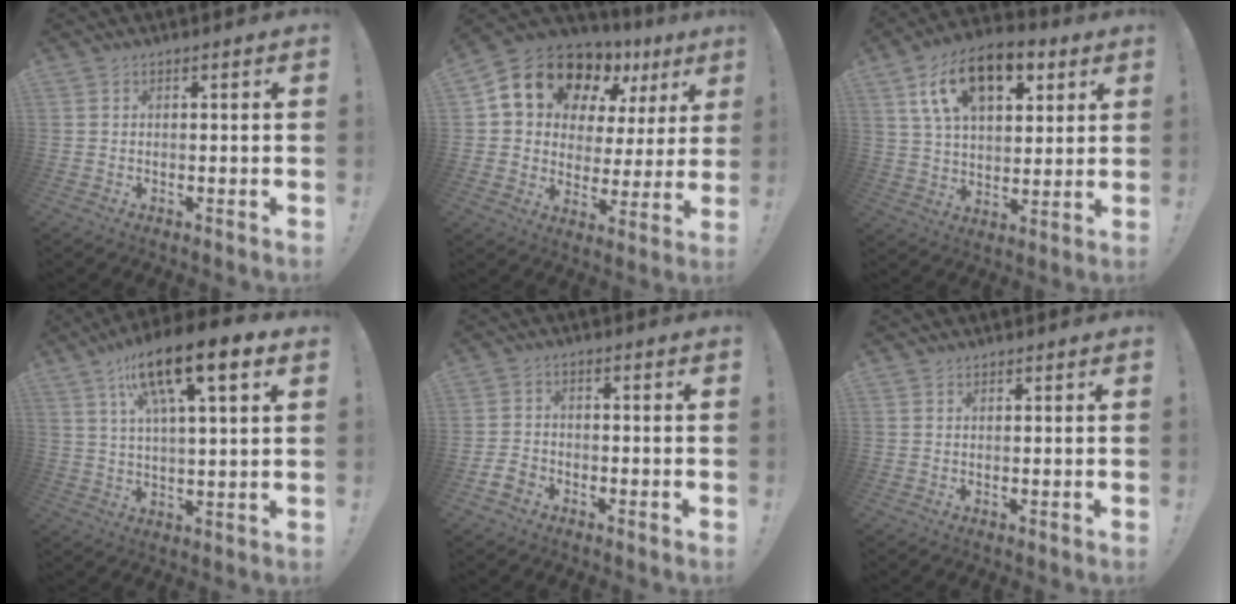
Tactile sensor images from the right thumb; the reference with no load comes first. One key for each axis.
{"total": 16.4, "fx": 10.5, "fy": 10.1, "fz": 7.6, "tx": -0.124, "ty": -0.064, "tz": 0.198}
{"total": 17.9, "fx": 8.9, "fy": 10.3, "fz": 11.6, "tx": -0.192, "ty": -0.029, "tz": 0.160}
{"total": 15.0, "fx": 7.7, "fy": 4.0, "fz": 12.3, "tx": -0.193, "ty": -0.033, "tz": 0.120}
{"total": 4.6, "fx": -3.0, "fy": 2.9, "fz": 2.1, "tx": -0.052, "ty": 0.009, "tz": -0.056}
{"total": 0.6, "fx": 0.5, "fy": 0.3, "fz": 0.0, "tx": 0.003, "ty": -0.002, "tz": 0.010}